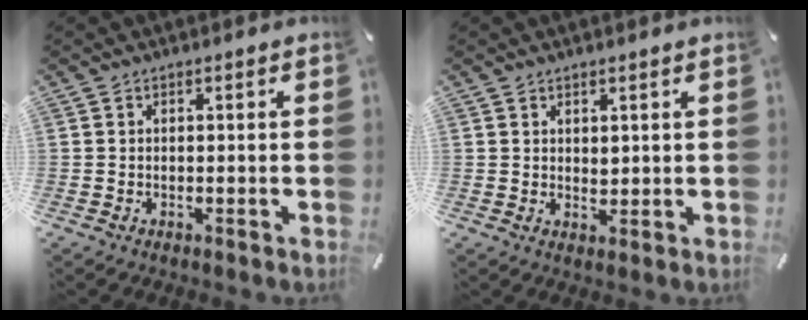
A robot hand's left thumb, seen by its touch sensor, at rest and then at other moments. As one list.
[{"total": 1.6, "force": [1.0, 0.9, 0.9], "torque": [-0.002, -0.006, 0.015]}]